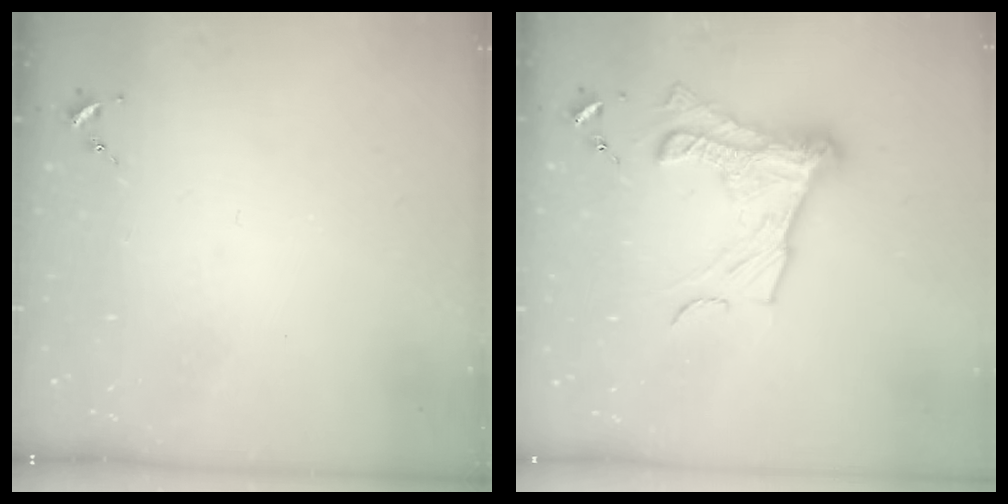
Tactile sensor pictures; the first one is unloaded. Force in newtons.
{"total": 16.0, "press": 15.9, "slide": 0.8}